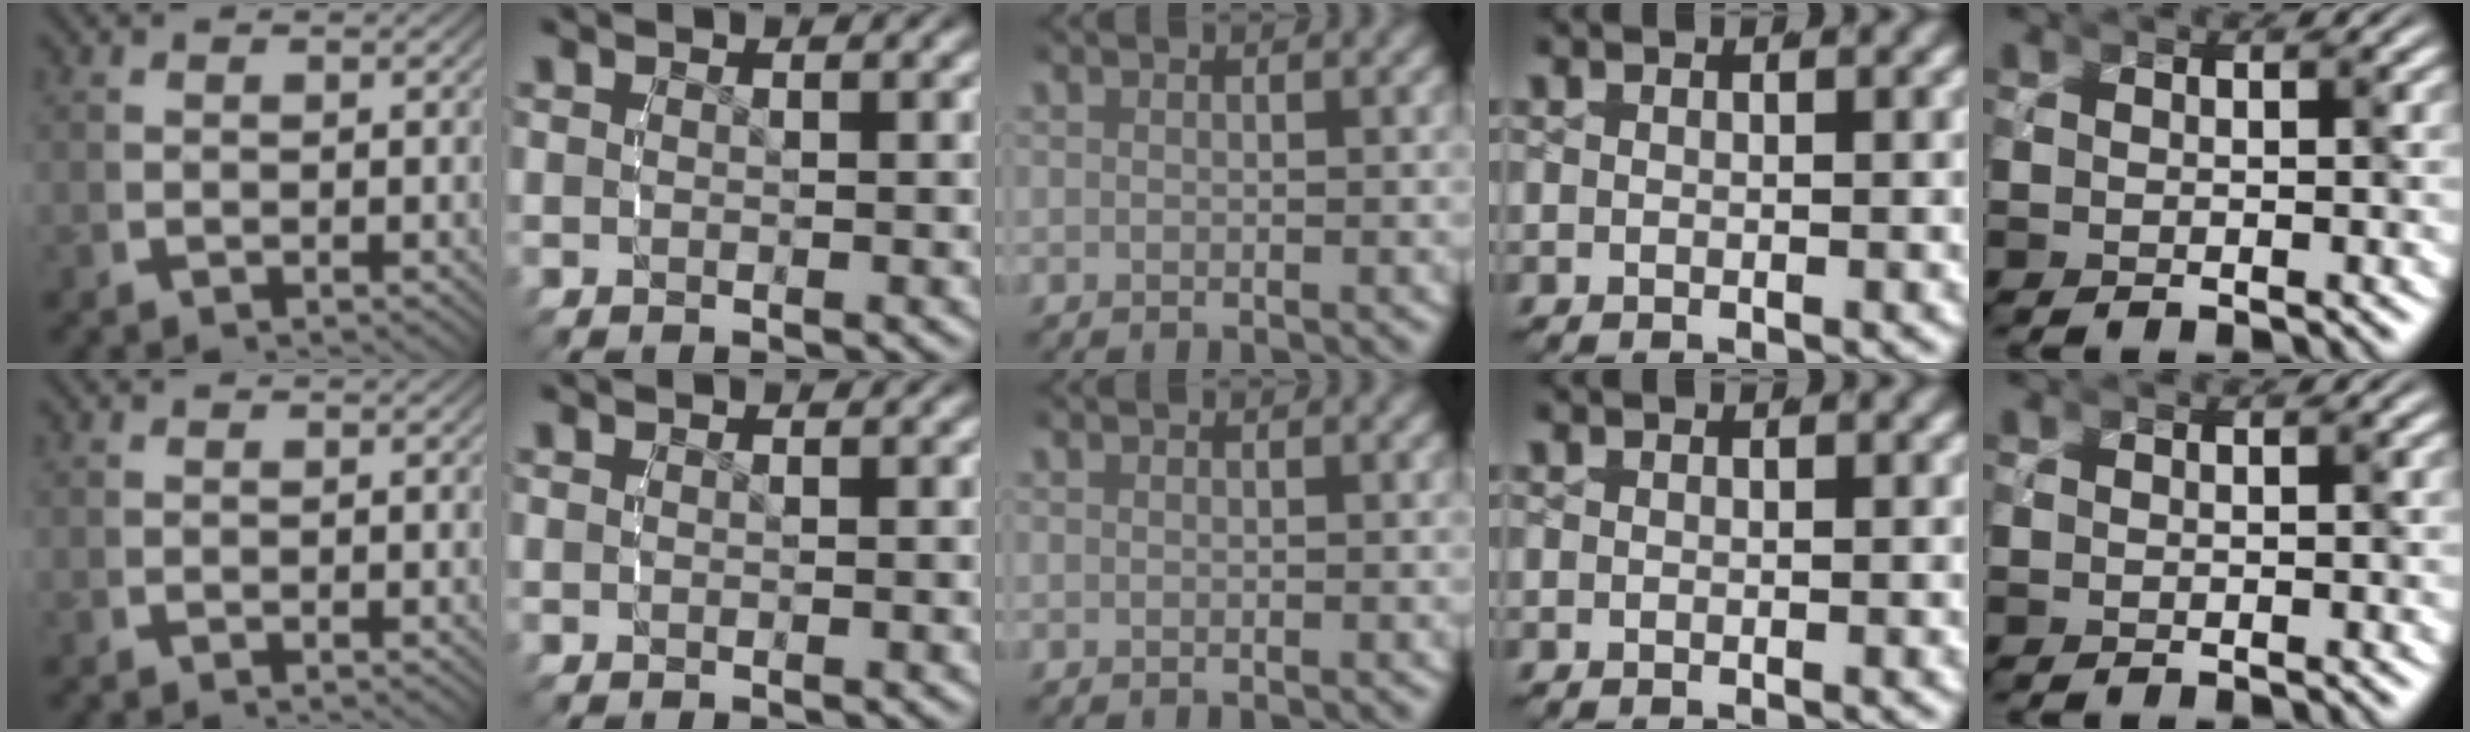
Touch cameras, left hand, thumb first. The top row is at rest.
{}